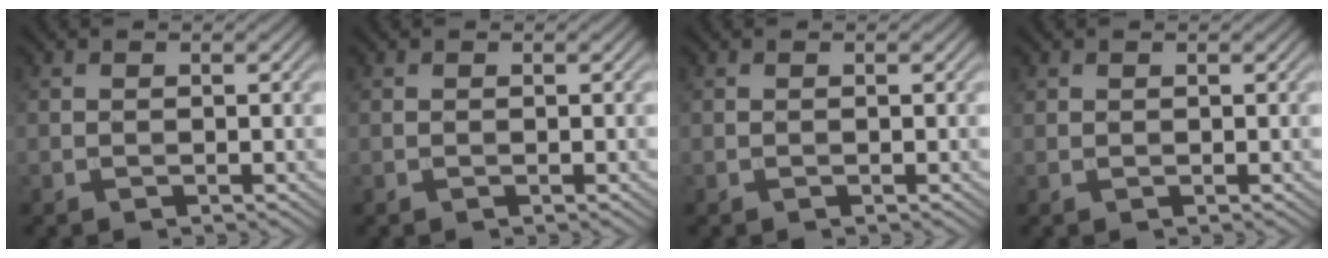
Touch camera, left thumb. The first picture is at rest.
{"total": 0.0}
{"total": 0.0}
{"total": 0.5, "force": [0.4, 0.3, 0.1], "torque": [-0.002, 0.000, 0.012]}